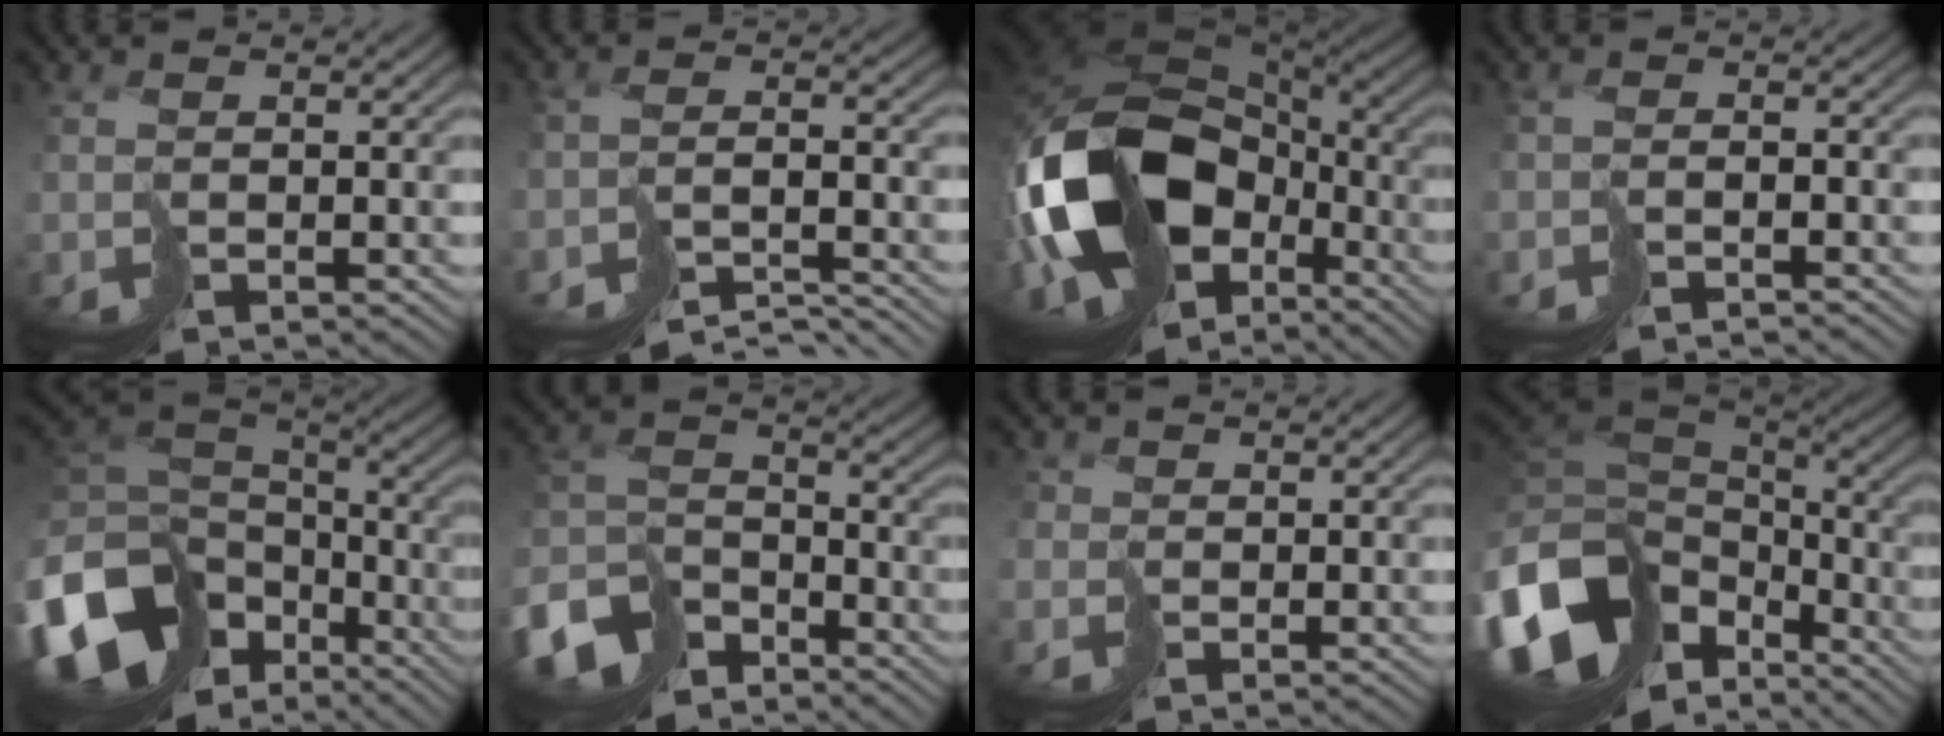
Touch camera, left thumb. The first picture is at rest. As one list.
[{"total": 7.5, "force": [-7.2, 1.4, 1.5], "torque": [-0.008, 0.003, -0.101]}, {"total": 19.5, "force": [-4.1, 12.8, 14.1], "torque": [-0.331, -0.049, -0.037]}, {"total": 2.0, "force": [-1.9, -0.2, 0.3], "torque": [0.003, 0.003, -0.035]}, {"total": 17.2, "force": [-6.4, 11.9, 10.7], "torque": [-0.306, -0.052, -0.086]}, {"total": 11.1, "force": [-8.7, 5.8, 3.8], "torque": [-0.101, -0.016, -0.158]}, {"total": 1.4, "force": [0.1, 1.2, -0.6], "torque": [0.015, 0.003, -0.006]}, {"total": 15.4, "force": [-4.6, 10.0, 10.7], "torque": [-0.292, -0.034, -0.057]}]